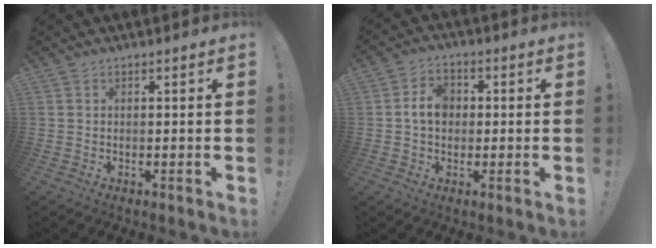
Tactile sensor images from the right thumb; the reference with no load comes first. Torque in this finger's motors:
{"motor_torque": [0.94, 1.27, 0.47, -0.14, 0.00]}